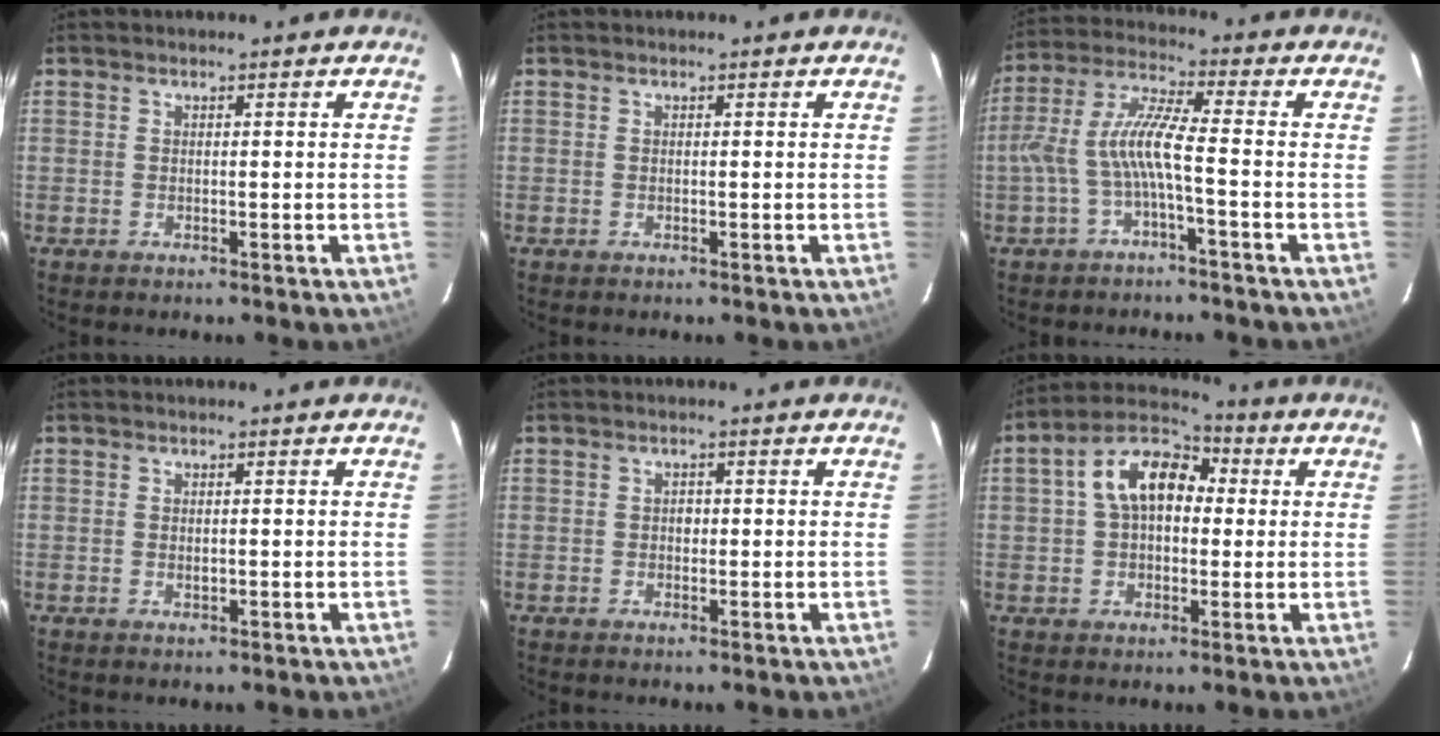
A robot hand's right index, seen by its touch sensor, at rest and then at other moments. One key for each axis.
{"total": 0.0}
{"total": 7.9, "fx": -2.6, "fy": 0.5, "fz": 7.5, "tx": -0.174, "ty": 0.012, "tz": -0.046}
{"total": 1.0, "fx": -0.1, "fy": 0.6, "fz": 0.9, "tx": -0.016, "ty": 0.001, "tz": 0.000}
{"total": 1.1, "fx": -0.1, "fy": 1.0, "fz": 0.4, "tx": -0.005, "ty": 0.005, "tz": -0.002}
{"total": 11.5, "fx": 2.1, "fy": 7.6, "fz": 8.4, "tx": -0.151, "ty": 0.042, "tz": 0.027}